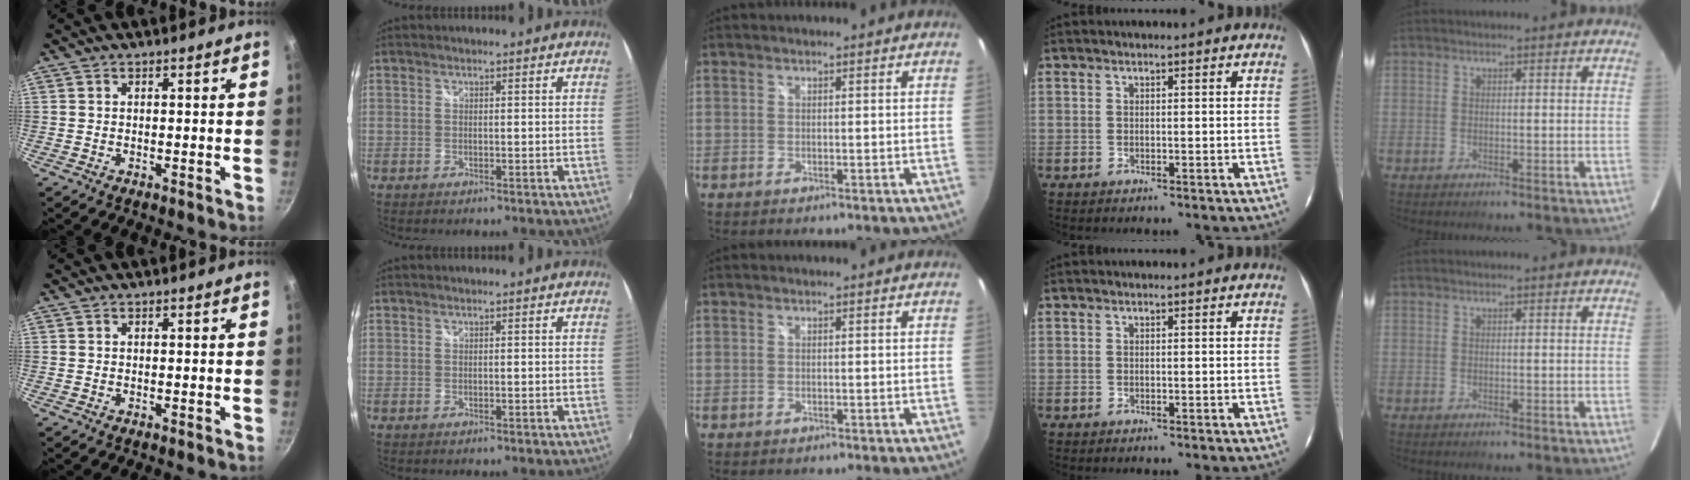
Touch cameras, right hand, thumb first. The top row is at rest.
{}